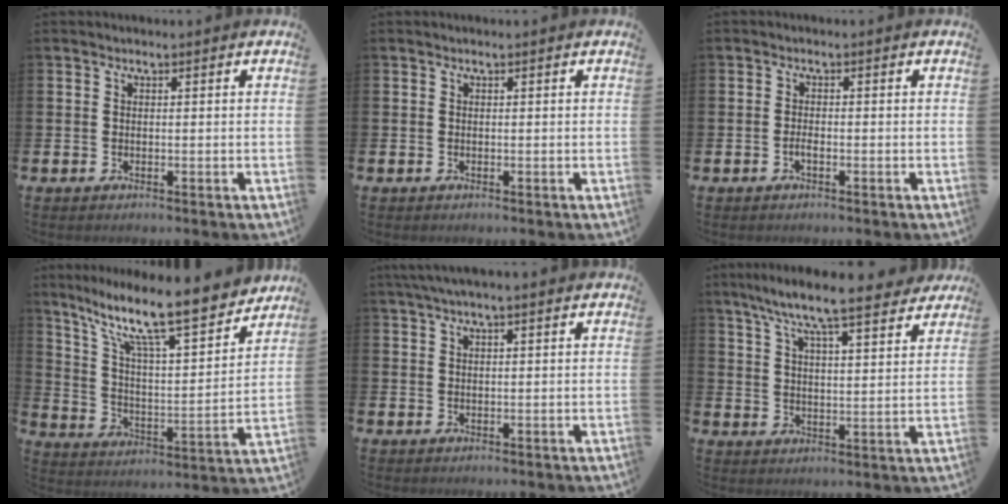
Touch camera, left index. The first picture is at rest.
{"total": 0.0}
{"total": 1.0, "force": [-0.6, 0.3, 0.8], "torque": [-0.018, 0.000, -0.010]}
{"total": 13.4, "force": [10.9, 2.5, 7.3], "torque": [-0.159, -0.077, 0.182]}
{"total": 2.6, "force": [2.0, 0.2, 1.6], "torque": [-0.038, 0.005, 0.038]}
{"total": 9.4, "force": [8.6, 0.8, 3.9], "torque": [-0.090, -0.048, 0.148]}